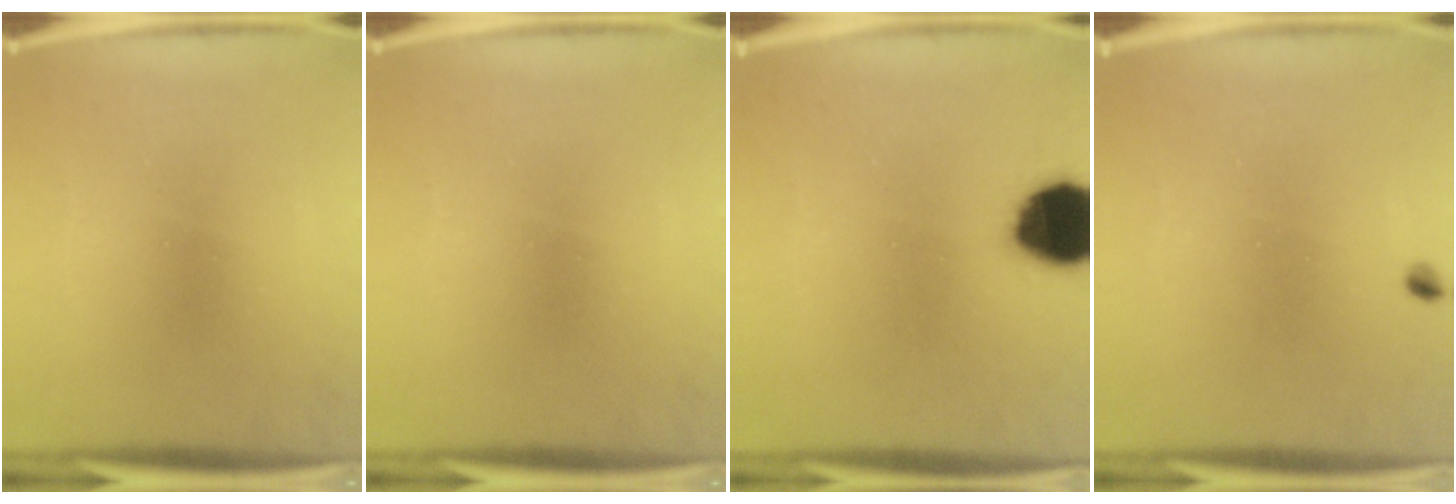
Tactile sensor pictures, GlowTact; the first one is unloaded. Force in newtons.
{"total": 0.0}
{"total": 15.0}
{"total": 1.0}